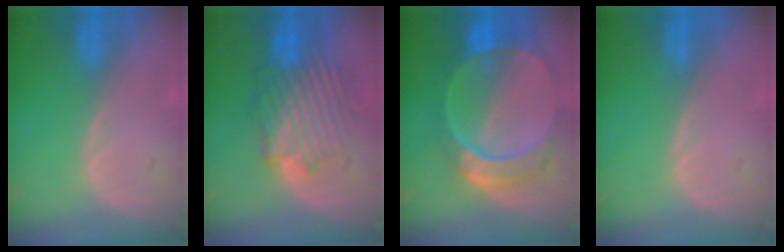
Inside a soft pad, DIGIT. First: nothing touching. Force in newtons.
{"total": 8.9, "press": 8.8, "slide": 1.5}
{"total": 9.4, "press": 8.3, "slide": 4.5}
{"total": 0.5, "press": 0.0, "slide": 0.5}